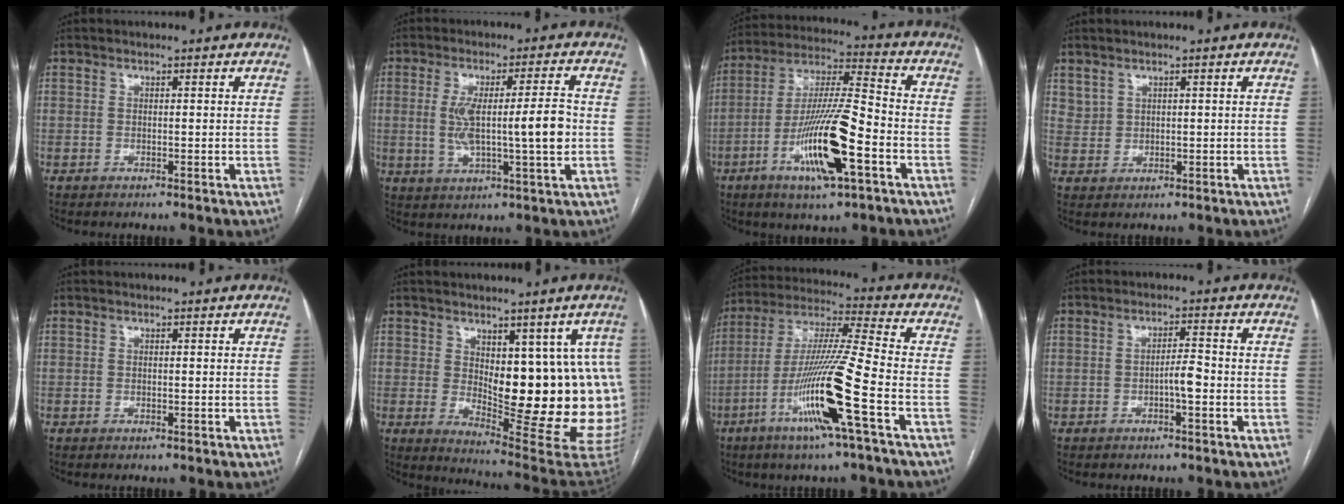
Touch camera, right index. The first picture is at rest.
{"total": 10.3, "force": [-0.4, 1.2, 10.2], "torque": [-0.183, 0.011, -0.004]}
{"total": 16.2, "force": [-6.3, 1.9, 14.8], "torque": [-0.288, -0.009, -0.111]}
{"total": 1.9, "force": [1.4, 1.3, 0.4], "torque": [-0.007, 0.004, 0.030]}
{"total": 0.0}
{"total": 17.6, "force": [1.9, 6.2, 16.4], "torque": [-0.166, -0.012, 0.042]}
{"total": 16.7, "force": [-6.7, -1.1, 15.3], "torque": [-0.308, -0.016, -0.129]}
{"total": 2.9, "force": [-1.1, 0.3, 2.6], "torque": [-0.040, 0.004, -0.019]}